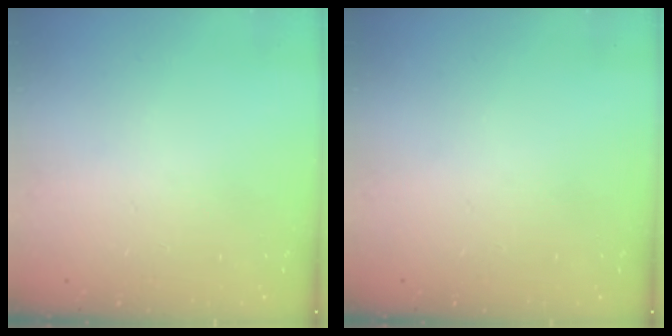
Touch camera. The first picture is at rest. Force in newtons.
{"total": 0.0}